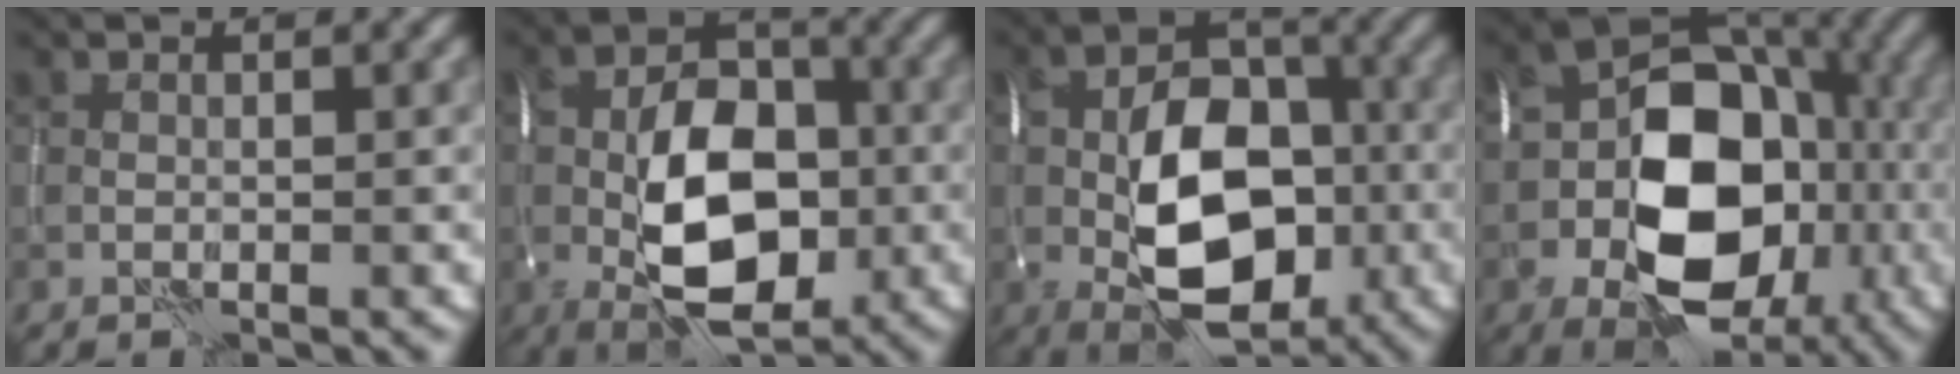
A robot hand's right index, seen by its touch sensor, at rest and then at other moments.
{"total": 11.2, "force": [-2.2, 6.5, 8.9], "torque": [-0.142, 0.004, -0.046]}
{"total": 12.5, "force": [-2.7, 7.7, 9.5], "torque": [-0.144, -0.003, -0.054]}
{"total": 13.9, "force": [-3.5, 9.3, 9.6], "torque": [-0.123, -0.007, -0.064]}